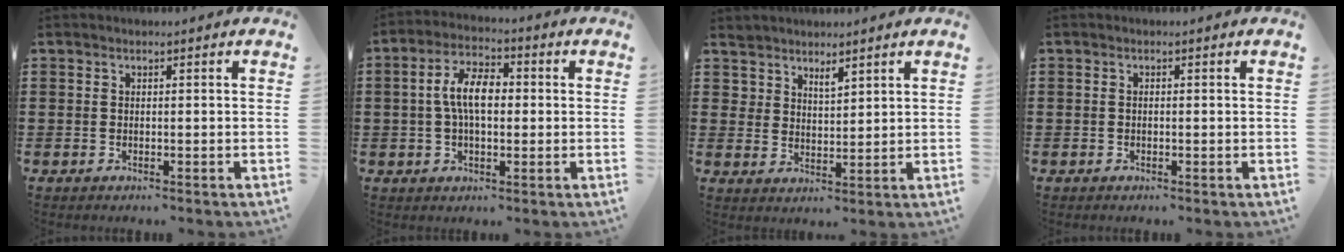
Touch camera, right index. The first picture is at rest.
{"total": 7.0, "force": [0.4, 3.5, 6.0], "torque": [-0.125, 0.013, 0.002]}
{"total": 2.7, "force": [2.6, 0.7, 0.0], "torque": [-0.007, 0.000, 0.051]}
{"total": 0.0}